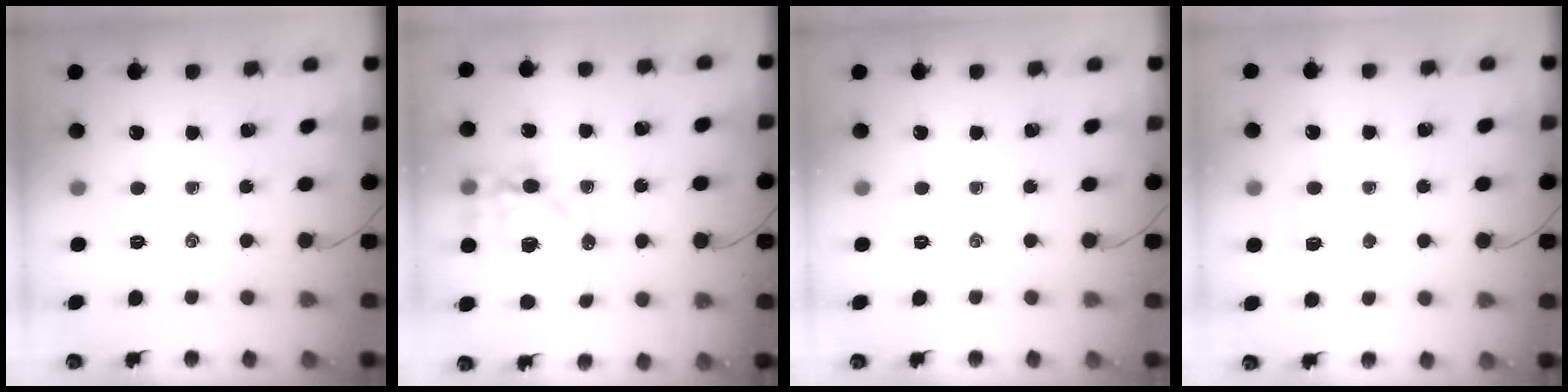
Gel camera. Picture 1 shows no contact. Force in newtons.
{"total": 17.1, "press": 16.7, "slide": 3.9}
{"total": 0.0}
{"total": 2.9, "press": 2.8, "slide": 1.0}